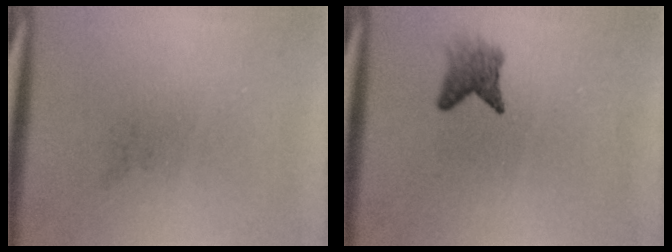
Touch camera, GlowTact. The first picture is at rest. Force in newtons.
{"total": 2.4}